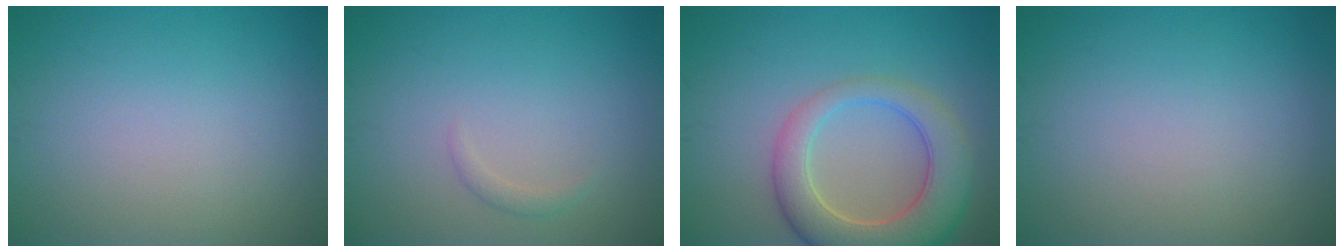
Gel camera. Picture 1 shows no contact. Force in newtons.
{"total": 0.8, "press": 0.8, "slide": 0.1}
{"total": 7.4, "press": 7.4, "slide": 0.7}
{"total": 0.0}